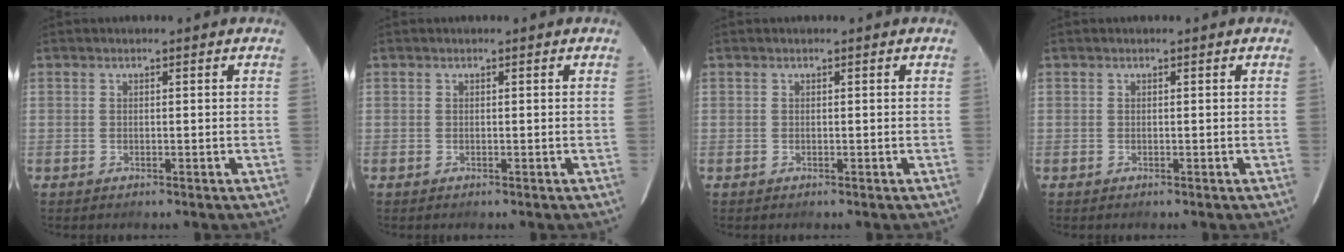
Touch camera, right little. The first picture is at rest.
{"total": 0.0}
{"total": 0.0}
{"total": 0.0}